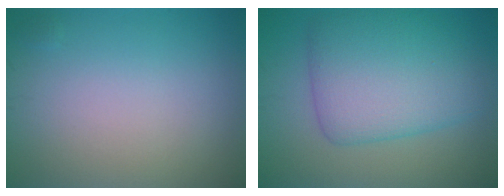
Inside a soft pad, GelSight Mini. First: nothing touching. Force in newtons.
{"total": 7.6, "press": 7.5, "slide": 0.2}